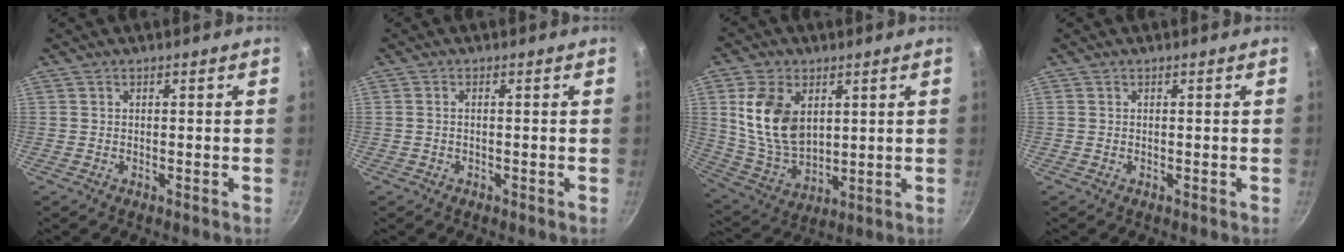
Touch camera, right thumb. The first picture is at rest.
{"total": 0.7, "force": [-0.2, 0.3, 0.6], "torque": [-0.023, 0.008, -0.005]}
{"total": 14.5, "force": [3.8, 9.5, 10.2], "torque": [-0.175, -0.025, 0.085]}
{"total": 0.0}